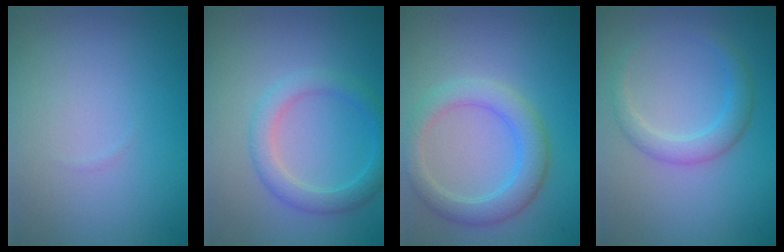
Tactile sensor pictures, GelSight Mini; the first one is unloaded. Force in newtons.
{"total": 3.0, "press": 3.0, "slide": 0.0}
{"total": 3.9, "press": 3.9, "slide": 0.5}
{"total": 2.5, "press": 2.5, "slide": 0.1}